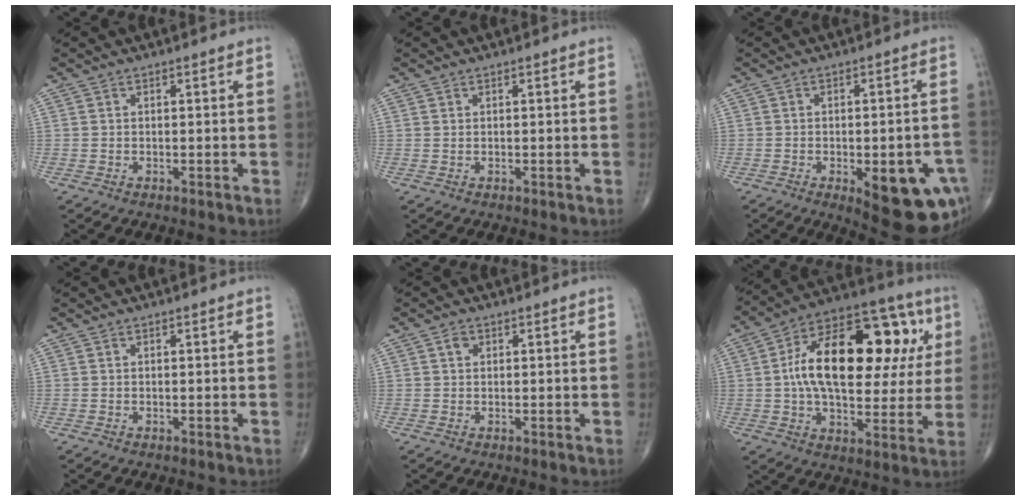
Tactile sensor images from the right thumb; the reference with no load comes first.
{"total": 0.0}
{"total": 15.4, "force": [-5.8, 6.1, 13.0], "torque": [-0.114, 0.019, -0.054]}
{"total": 0.0}
{"total": 1.4, "force": [0.5, 1.0, 0.7], "torque": [-0.008, 0.002, 0.006]}
{"total": 26.4, "force": [5.0, 13.8, 21.9], "torque": [-0.319, 0.023, 0.070]}